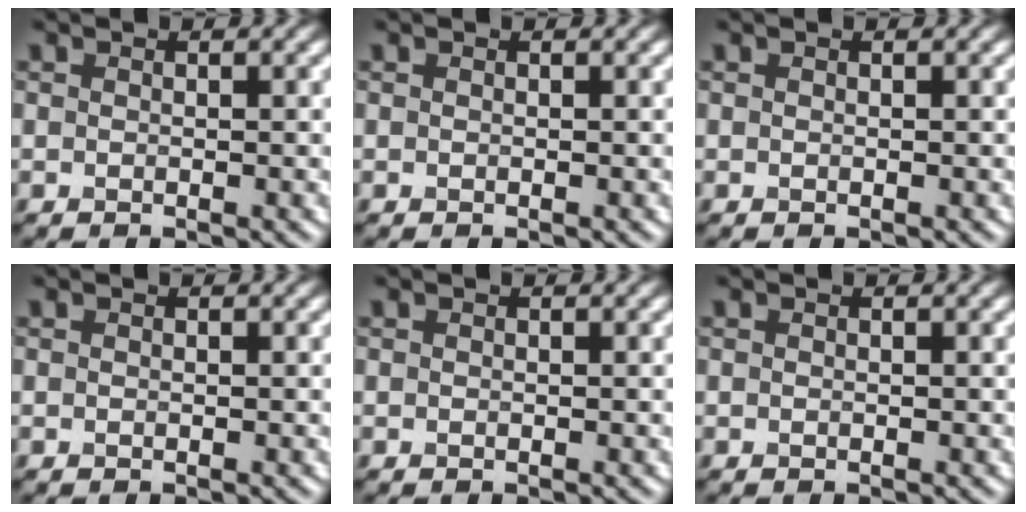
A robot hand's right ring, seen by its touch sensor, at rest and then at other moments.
{"total": 0.0}
{"total": 0.0}
{"total": 0.0}
{"total": 0.0}
{"total": 0.0}